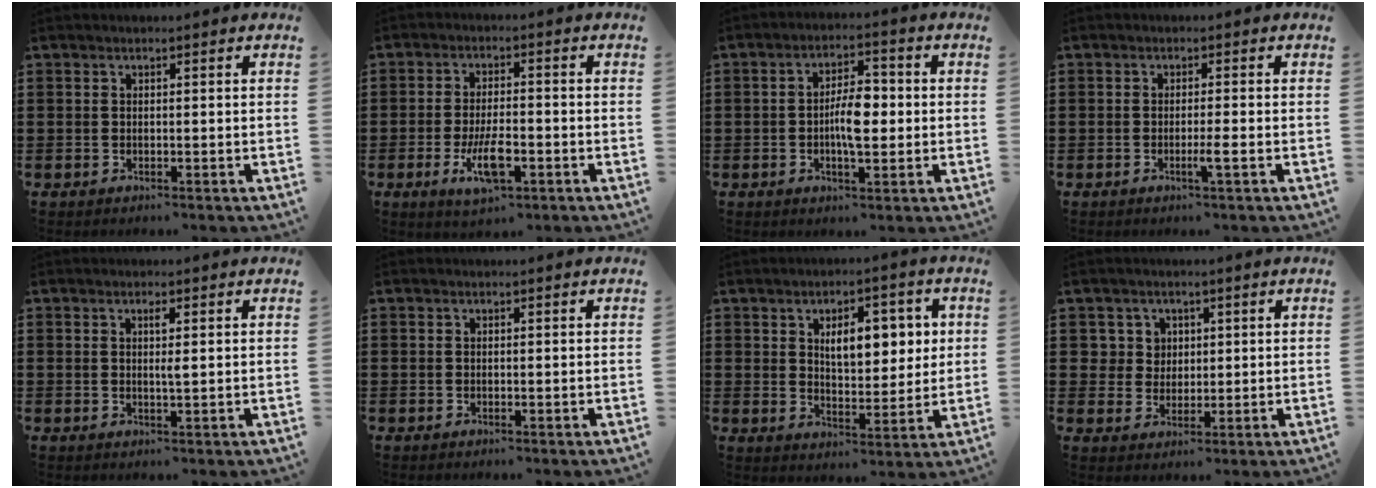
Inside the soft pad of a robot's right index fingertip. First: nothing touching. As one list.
[{"total": 6.8, "force": [-2.5, 2.2, 5.9], "torque": [-0.114, -0.011, -0.049]}, {"total": 6.0, "force": [-0.3, 2.4, 5.5], "torque": [-0.091, 0.006, -0.010]}, {"total": 2.4, "force": [-1.0, -0.3, 2.2], "torque": [-0.042, -0.009, -0.021]}, {"total": 1.7, "force": [0.4, 0.2, 1.6], "torque": [-0.033, -0.001, 0.005]}, {"total": 0.0}, {"total": 7.2, "force": [2.2, 3.7, 5.8], "torque": [-0.091, -0.001, 0.029]}, {"total": 4.0, "force": [1.5, 3.6, 0.8], "torque": [-0.035, 0.013, 0.027]}]